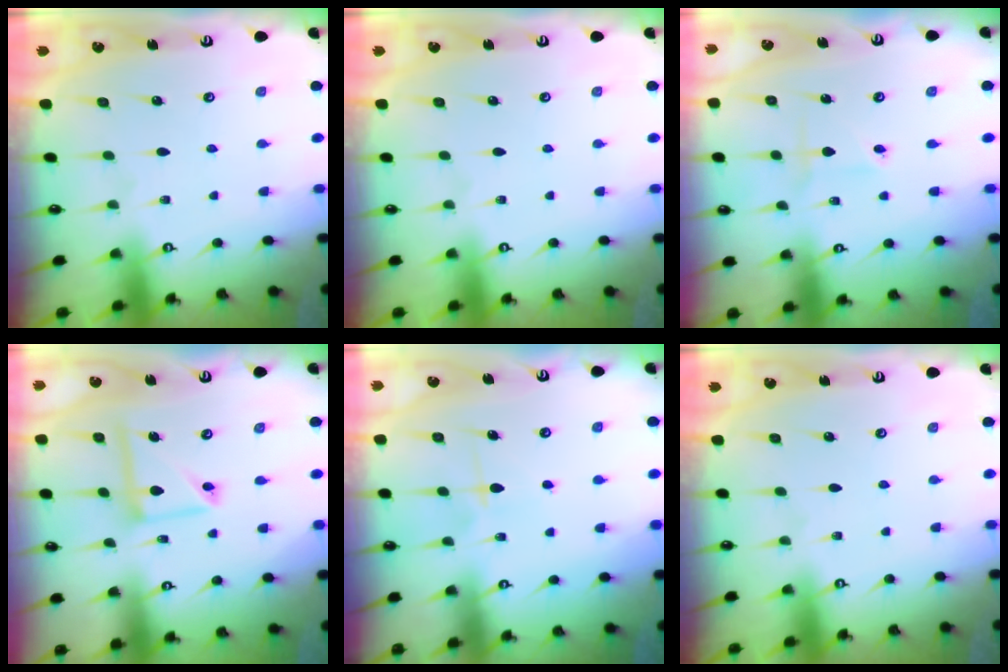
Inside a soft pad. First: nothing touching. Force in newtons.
{"total": 0.0}
{"total": 1.9, "press": 1.9, "slide": 0.3}
{"total": 10.6, "press": 10.5, "slide": 1.0}
{"total": 5.5, "press": 5.4, "slide": 0.6}
{"total": 0.0}